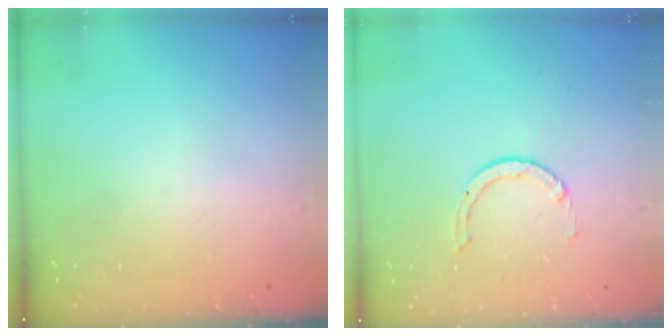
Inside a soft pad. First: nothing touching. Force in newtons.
{"total": 1.5, "press": 1.5, "slide": 0.2}